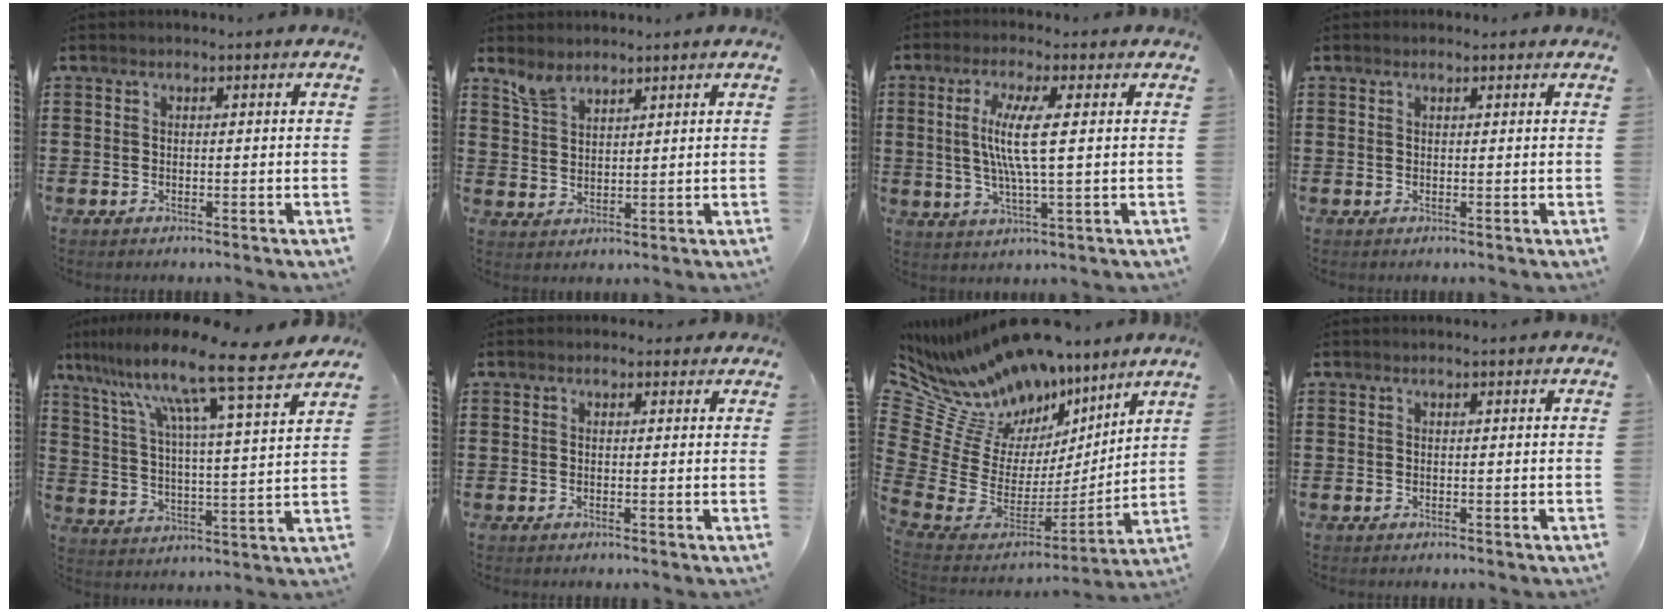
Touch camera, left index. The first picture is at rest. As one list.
[{"total": 4.0, "force": [3.4, 1.6, 1.3], "torque": [-0.034, -0.002, 0.066]}, {"total": 7.8, "force": [1.2, 0.8, 7.6], "torque": [-0.160, -0.008, 0.013]}, {"total": 0.6, "force": [0.4, 0.3, 0.3], "torque": [-0.007, 0.002, 0.008]}, {"total": 12.2, "force": [9.9, -0.3, 7.1], "torque": [-0.158, -0.068, 0.151]}, {"total": 0.9, "force": [0.2, 0.8, 0.3], "torque": [-0.001, 0.005, 0.001]}, {"total": 13.1, "force": [10.8, 6.0, 4.3], "torque": [-0.155, -0.095, 0.195]}, {"total": 0.0}]